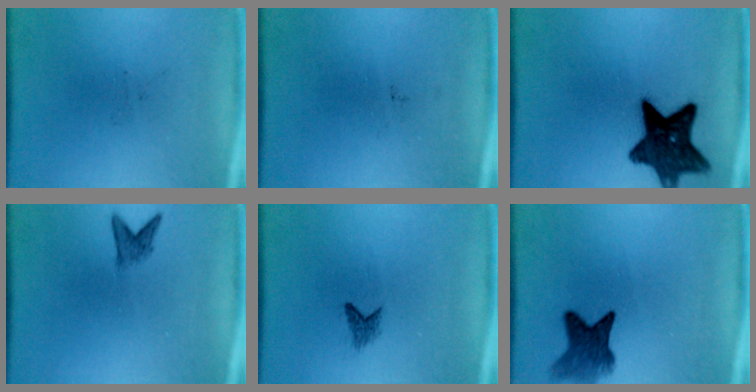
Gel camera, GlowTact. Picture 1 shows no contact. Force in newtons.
{"total": 0.0}
{"total": 11.2}
{"total": 1.8}
{"total": 1.2}
{"total": 5.6}